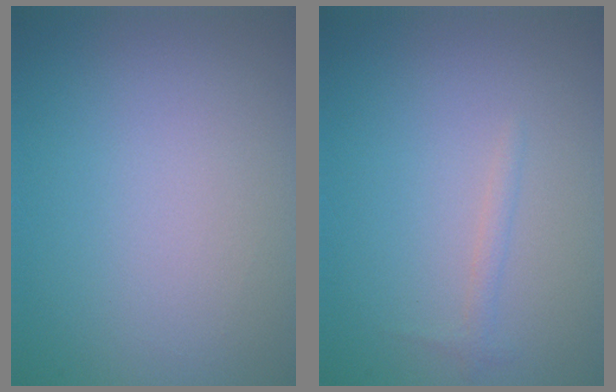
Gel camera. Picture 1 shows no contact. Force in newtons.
{"total": 0.8, "press": 0.8, "slide": 0.0}